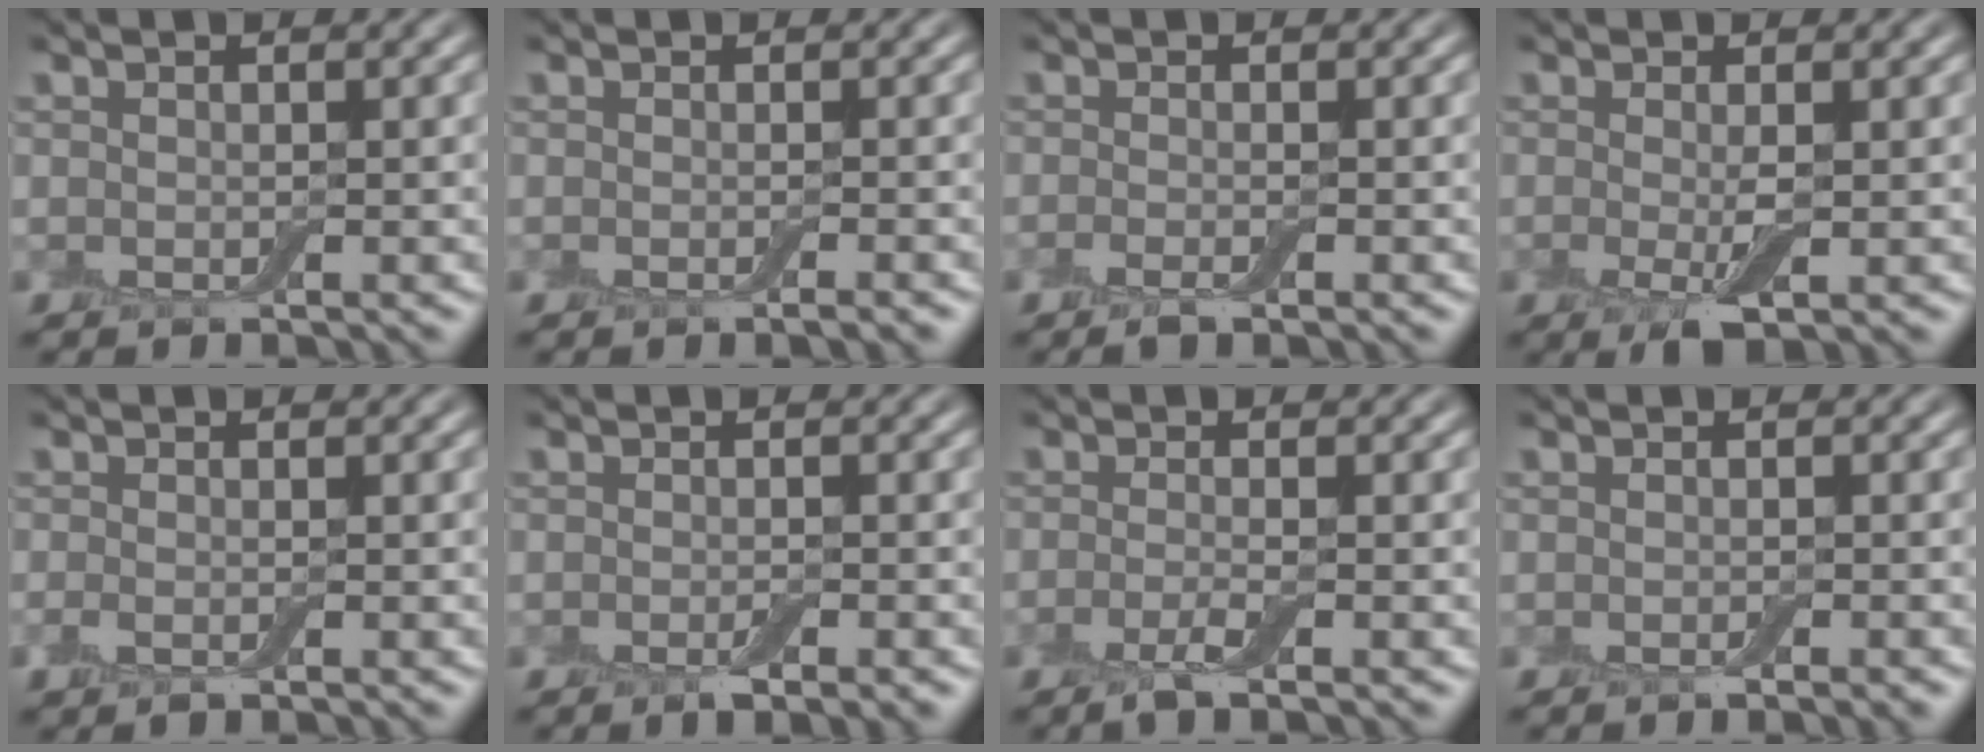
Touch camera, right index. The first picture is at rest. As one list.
[{"total": 1.1, "force": [-0.5, 0.1, 0.9], "torque": [-0.009, -0.002, -0.010]}, {"total": 1.1, "force": [-0.6, 0.2, 0.9], "torque": [-0.018, -0.005, -0.014]}, {"total": 2.4, "force": [-0.3, 0.5, 2.4], "torque": [-0.048, -0.008, -0.004]}, {"total": 1.1, "force": [-0.4, 0.5, 0.9], "torque": [-0.022, -0.003, -0.009]}, {"total": 1.6, "force": [-0.8, 0.3, 1.3], "torque": [-0.020, -0.004, -0.013]}, {"total": 2.0, "force": [-0.9, 0.3, 1.7], "torque": [-0.033, -0.003, -0.022]}, {"total": 0.9, "force": [-0.5, 0.1, 0.7], "torque": [-0.011, -0.003, -0.007]}]